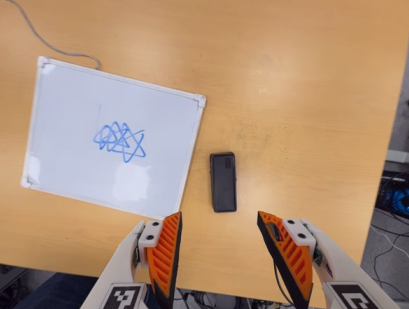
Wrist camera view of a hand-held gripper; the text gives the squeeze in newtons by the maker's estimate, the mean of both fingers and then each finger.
{"total": 0.0}